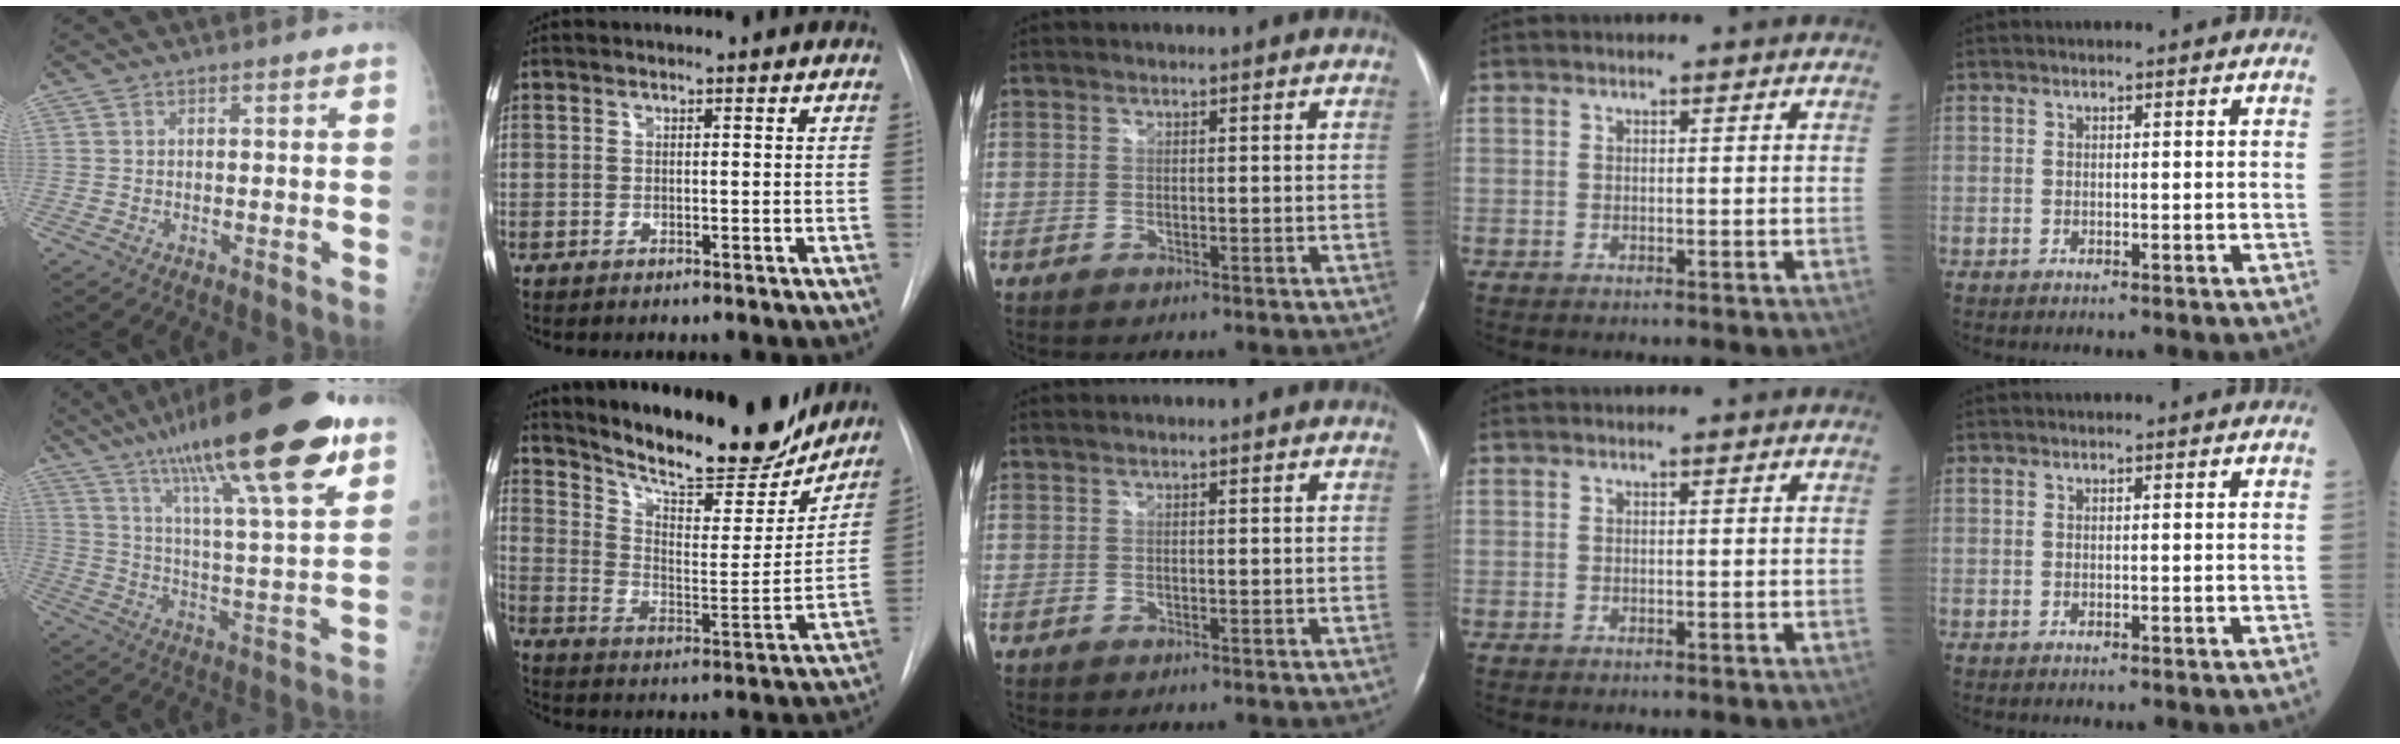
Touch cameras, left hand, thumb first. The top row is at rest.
{"thumb": {"total": 25.9, "force": [15.9, 4.6, 20.0], "torque": [-0.317, -0.039, 0.254]}, "index": {"total": 21.7, "force": [19.2, 4.2, 9.2], "torque": [-0.148, -0.041, 0.275]}}